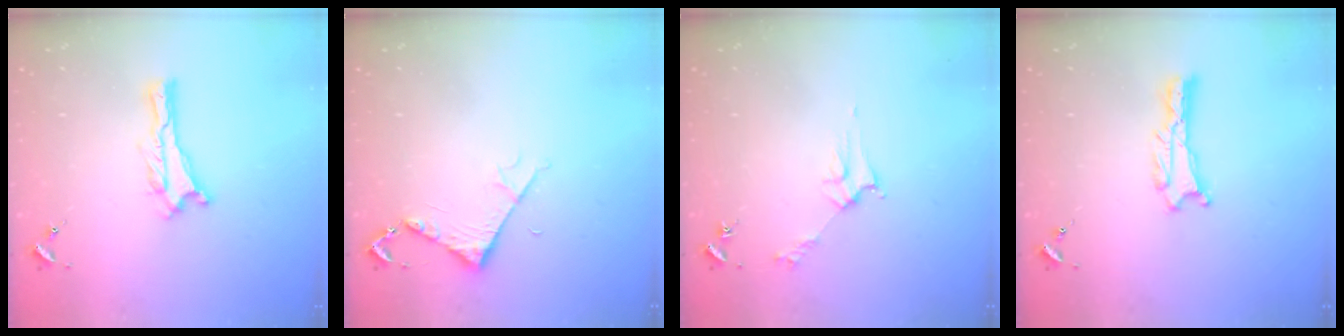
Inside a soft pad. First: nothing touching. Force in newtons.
{"total": 4.4, "press": 4.4, "slide": 0.5}
{"total": 2.8, "press": 2.8, "slide": 0.3}
{"total": 0.6, "press": 0.6, "slide": 0.1}